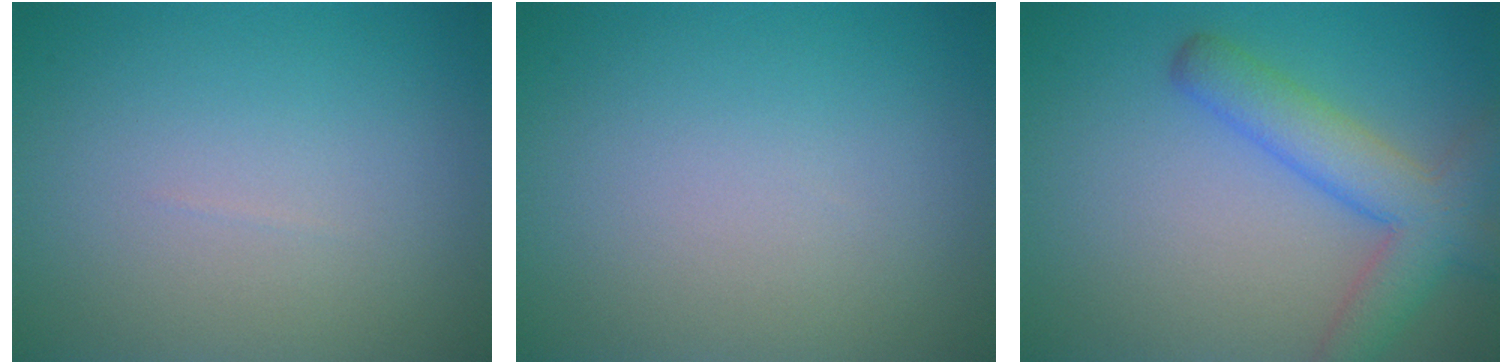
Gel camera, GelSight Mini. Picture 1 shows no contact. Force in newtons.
{"total": 0.0}
{"total": 5.3, "press": 5.3, "slide": 0.2}